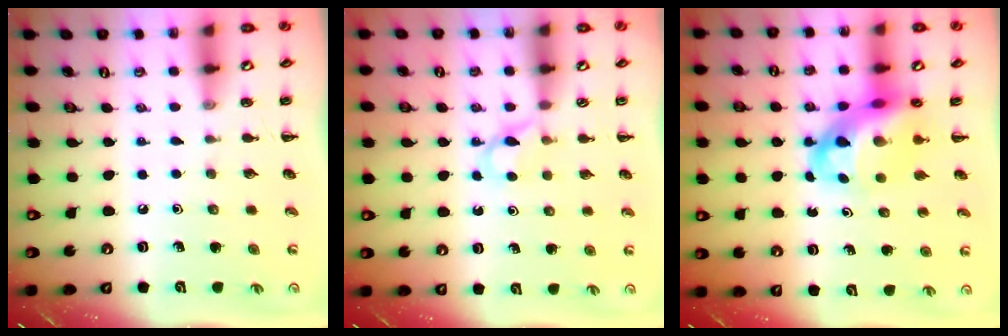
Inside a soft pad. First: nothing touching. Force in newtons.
{"total": 3.8, "press": 3.6, "slide": 1.4}
{"total": 10.9, "press": 10.6, "slide": 2.8}